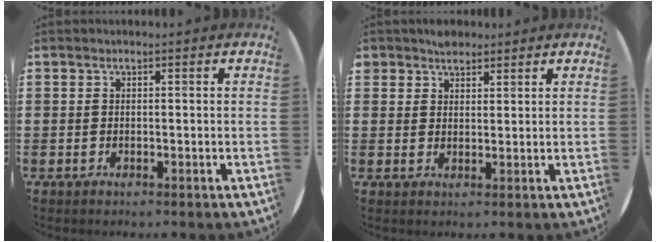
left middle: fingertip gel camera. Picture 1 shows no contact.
{"total": 2.4, "force": [2.1, 1.2, -0.1], "torque": [0.005, 0.003, 0.040]}